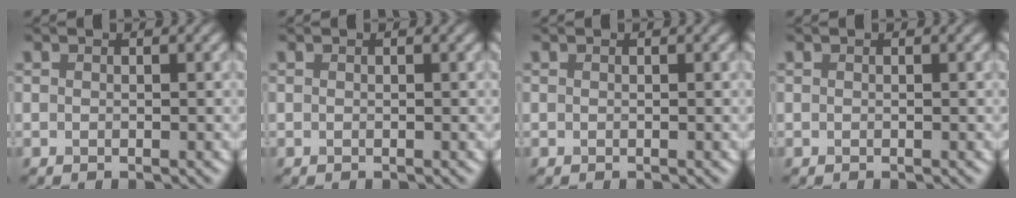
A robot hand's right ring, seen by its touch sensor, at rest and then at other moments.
{"total": 0.0}
{"total": 0.0}
{"total": 0.0}